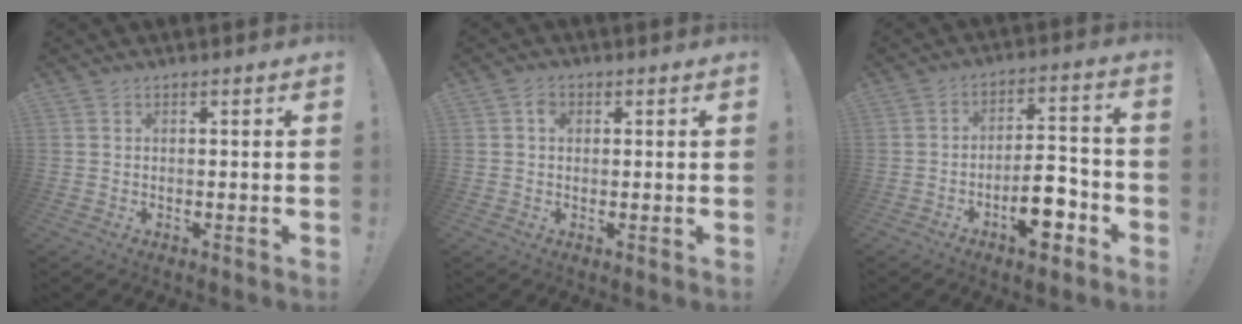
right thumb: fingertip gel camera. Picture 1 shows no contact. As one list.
[{"total": 2.2, "force": [0.3, 1.8, 1.1], "torque": [-0.010, 0.002, 0.002]}, {"total": 11.4, "force": [-5.4, 5.3, 8.6], "torque": [-0.109, 0.039, -0.088]}]